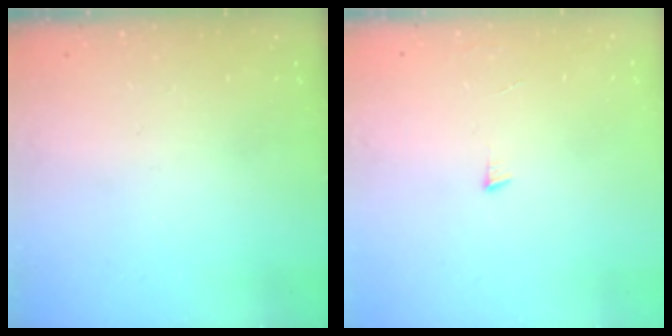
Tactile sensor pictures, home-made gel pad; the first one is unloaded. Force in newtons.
{"total": 4.1, "press": 4.1, "slide": 0.4}